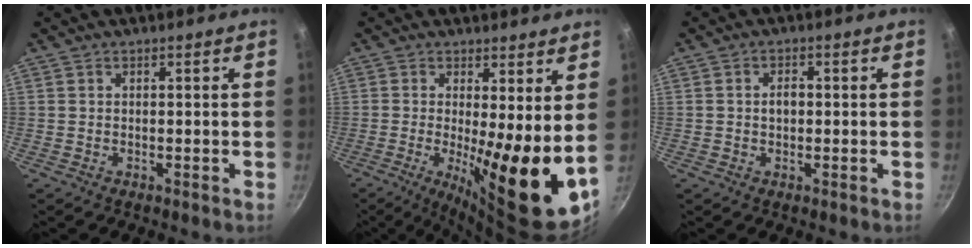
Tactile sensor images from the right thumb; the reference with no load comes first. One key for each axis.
{"total": 14.5, "fx": -0.4, "fy": 3.1, "fz": 14.2, "tx": -0.198, "ty": -0.020, "tz": -0.005}
{"total": 2.4, "fx": 0.0, "fy": 1.7, "fz": 1.8, "tx": -0.019, "ty": 0.007, "tz": -0.002}